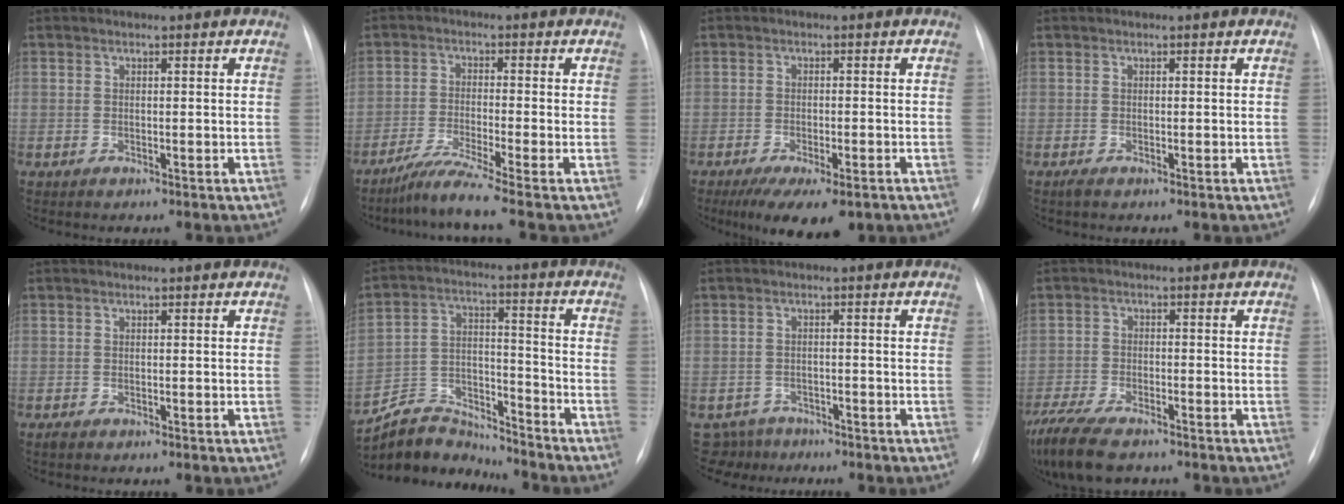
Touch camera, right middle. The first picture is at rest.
{"total": 6.1, "force": [-4.8, -1.9, 3.2], "torque": [-0.067, -0.032, -0.094]}
{"total": 9.2, "force": [-6.2, 2.8, 6.1], "torque": [-0.086, -0.015, -0.091]}
{"total": 0.7, "force": [-0.5, 0.1, 0.5], "torque": [-0.011, -0.003, -0.009]}
{"total": 0.5, "force": [-0.4, 0.2, 0.3], "torque": [-0.008, -0.002, -0.007]}
{"total": 11.5, "force": [-11.3, 2.4, 0.3], "torque": [-0.009, 0.032, -0.204]}
{"total": 4.5, "force": [-3.8, 2.2, -1.1], "torque": [0.025, 0.007, -0.062]}
{"total": 12.8, "force": [-9.9, 4.1, 7.0], "torque": [-0.152, -0.022, -0.164]}